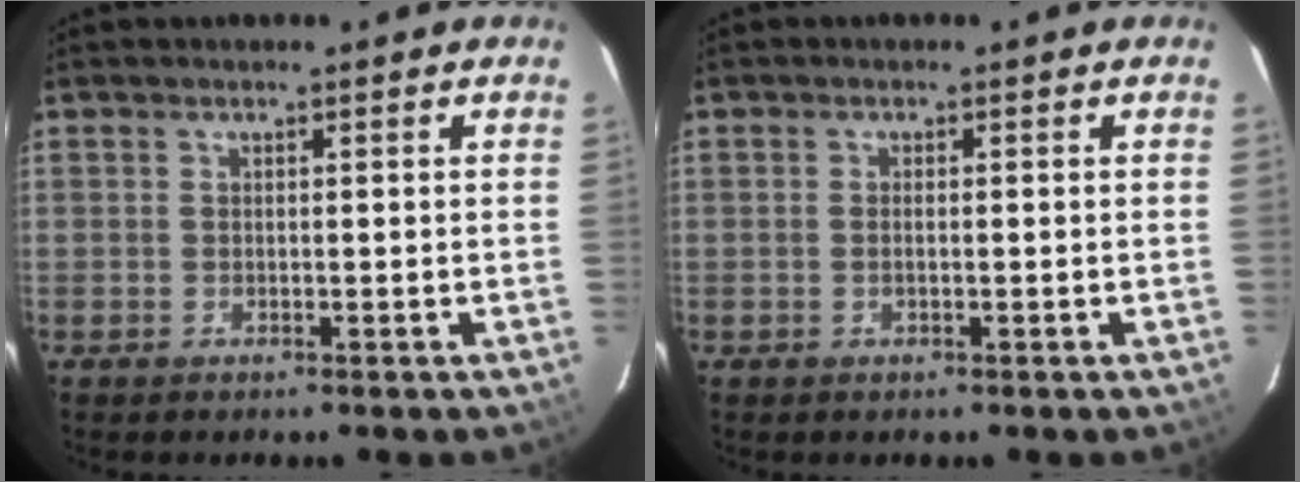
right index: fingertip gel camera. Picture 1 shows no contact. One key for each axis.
{"total": 1.0, "fx": -0.1, "fy": 0.2, "fz": 1.0, "tx": -0.021, "ty": 0.001, "tz": -0.004}